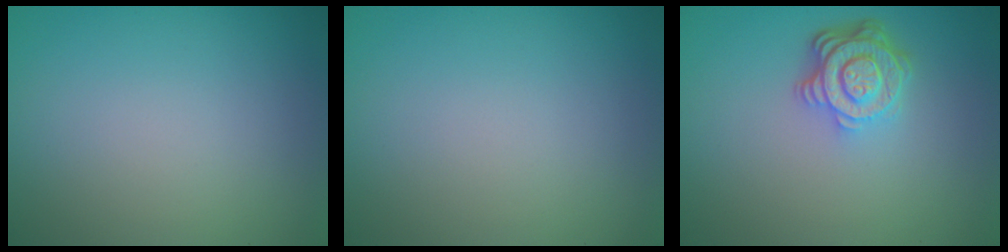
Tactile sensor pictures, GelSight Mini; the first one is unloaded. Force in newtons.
{"total": 0.0}
{"total": 4.5, "press": 3.3, "slide": 3.1}